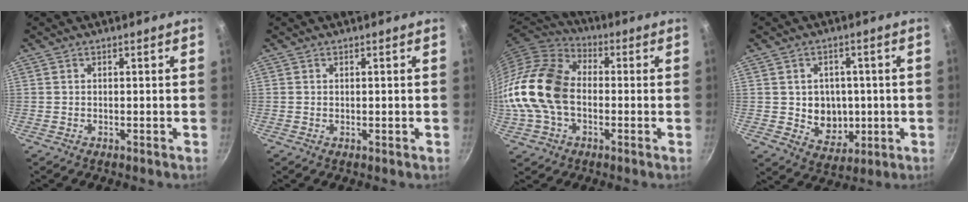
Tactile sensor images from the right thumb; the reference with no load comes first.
{"total": 0.0}
{"total": 17.6, "force": [-1.7, 12.4, 12.4], "torque": [-0.229, 0.032, -0.046]}
{"total": 8.8, "force": [-0.2, 7.6, 4.4], "torque": [-0.032, -0.003, 0.011]}